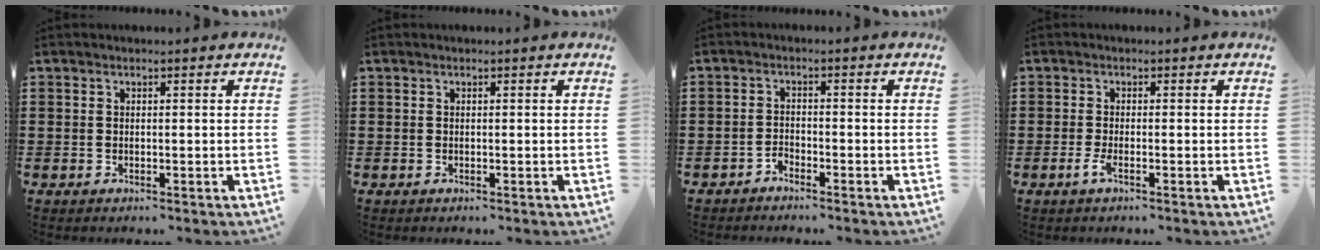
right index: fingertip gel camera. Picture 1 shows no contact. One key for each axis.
{"total": 0.0}
{"total": 1.5, "fx": -1.5, "fy": 0.4, "fz": 0.1, "tx": -0.008, "ty": 0.004, "tz": -0.032}
{"total": 1.9, "fx": -0.9, "fy": 0.4, "fz": 1.6, "tx": -0.050, "ty": -0.010, "tz": -0.022}